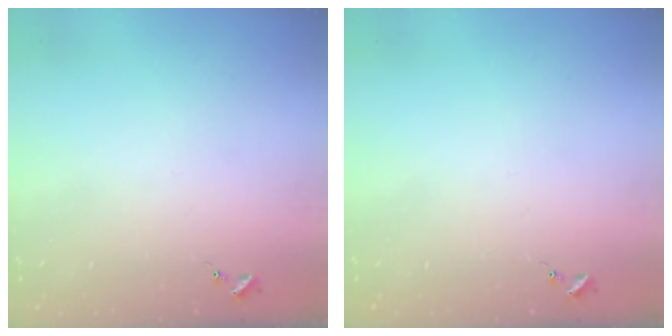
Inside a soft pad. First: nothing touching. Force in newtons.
{"total": 0.0}